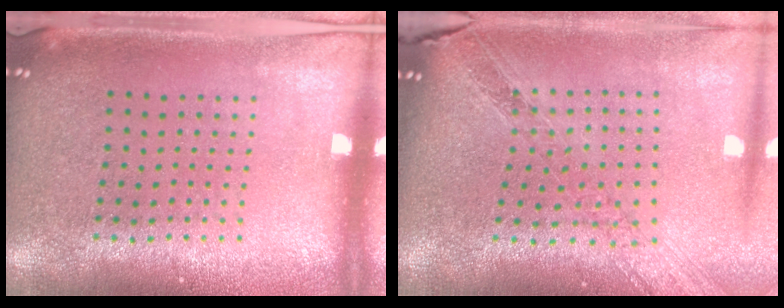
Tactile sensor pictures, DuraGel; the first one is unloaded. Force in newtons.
{"total": 1.2, "press": 1.2, "slide": 0.3}